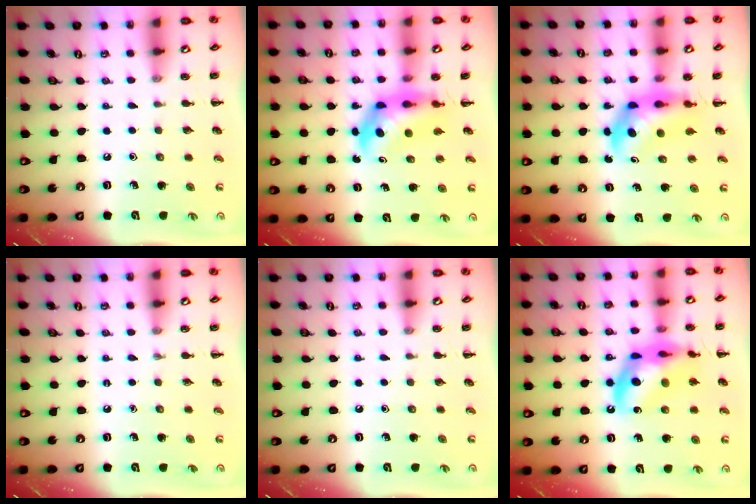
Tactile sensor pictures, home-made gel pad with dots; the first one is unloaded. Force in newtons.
{"total": 5.7, "press": 5.6, "slide": 1.3}
{"total": 5.7, "press": 5.6, "slide": 1.3}
{"total": 0.0}
{"total": 0.0}
{"total": 16.1, "press": 15.6, "slide": 3.8}